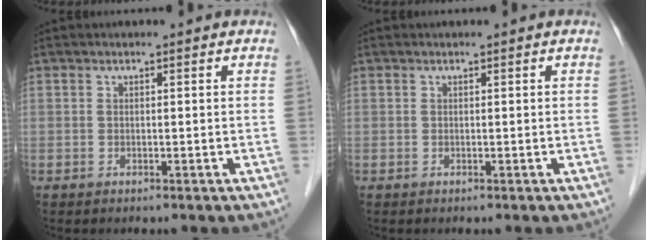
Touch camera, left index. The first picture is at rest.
{"total": 0.0}